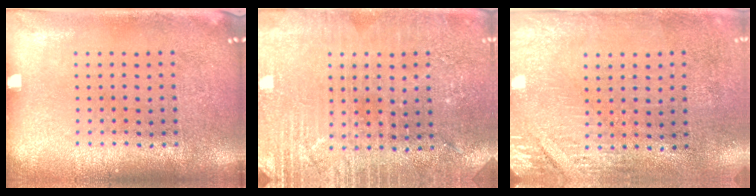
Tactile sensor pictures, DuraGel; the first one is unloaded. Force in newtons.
{"total": 3.1, "press": 3.1, "slide": 0.5}
{"total": 2.9, "press": 2.5, "slide": 1.4}